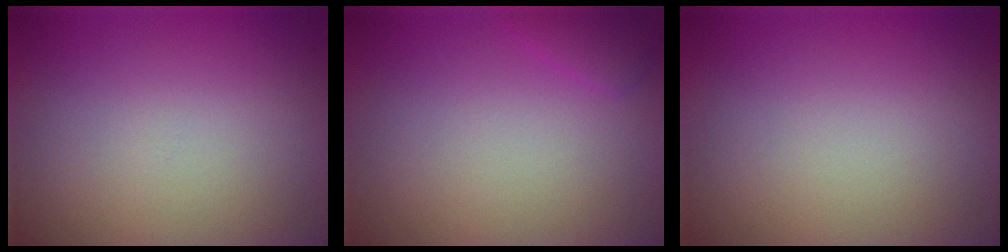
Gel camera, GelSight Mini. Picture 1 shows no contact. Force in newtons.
{"total": 1.1, "press": 1.1, "slide": 0.0}
{"total": 0.0}